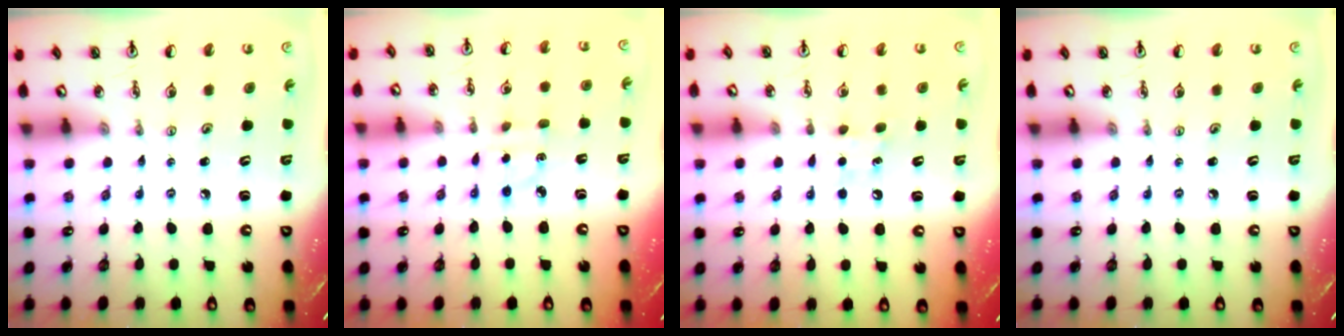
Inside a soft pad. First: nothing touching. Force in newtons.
{"total": 2.0, "press": 2.0, "slide": 0.4}
{"total": 5.9, "press": 5.9, "slide": 0.7}
{"total": 0.0}